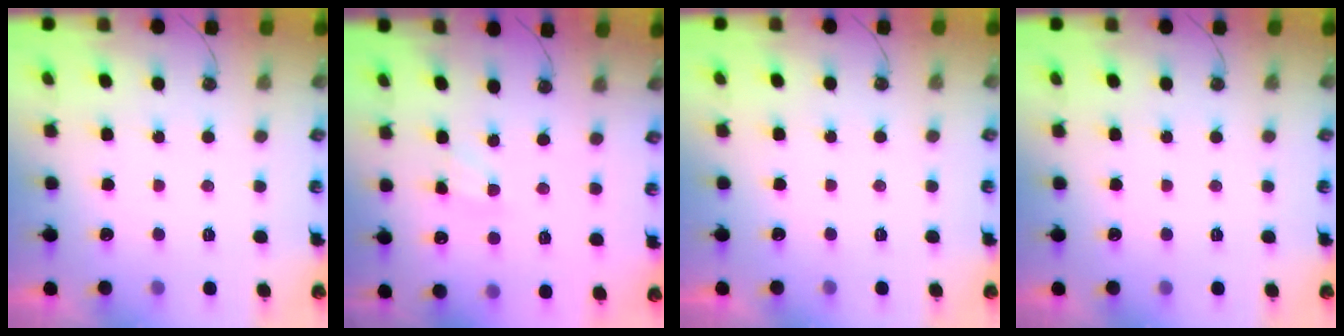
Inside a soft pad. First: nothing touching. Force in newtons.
{"total": 4.3, "press": 4.3, "slide": 0.6}
{"total": 0.0}
{"total": 0.0}